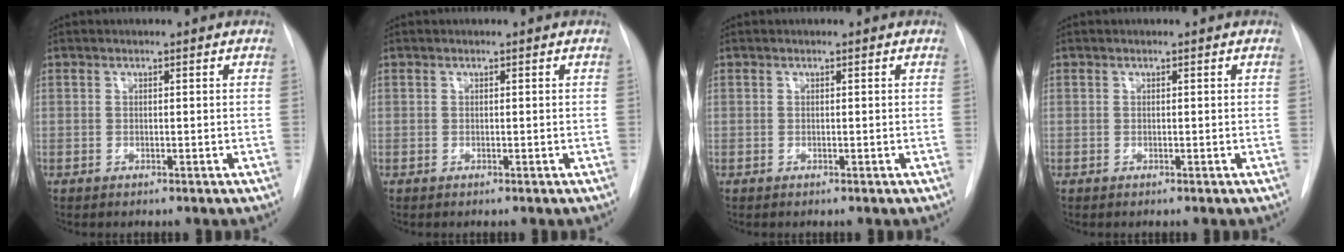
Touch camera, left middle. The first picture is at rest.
{"total": 0.0}
{"total": 0.0}
{"total": 0.0}